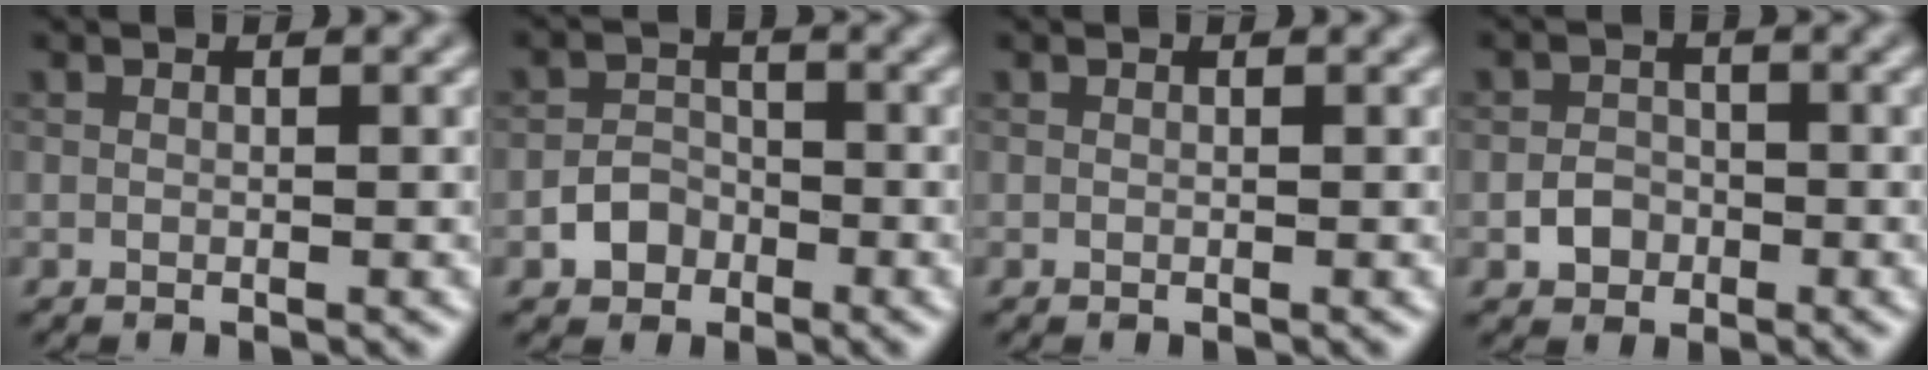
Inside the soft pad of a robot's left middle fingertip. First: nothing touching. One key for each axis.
{"total": 2.5, "fx": -1.3, "fy": 1.9, "fz": 0.9, "tx": -0.010, "ty": 0.007, "tz": -0.025}
{"total": 0.0}
{"total": 2.1, "fx": -0.9, "fy": 1.7, "fz": 0.8, "tx": -0.009, "ty": 0.002, "tz": -0.020}